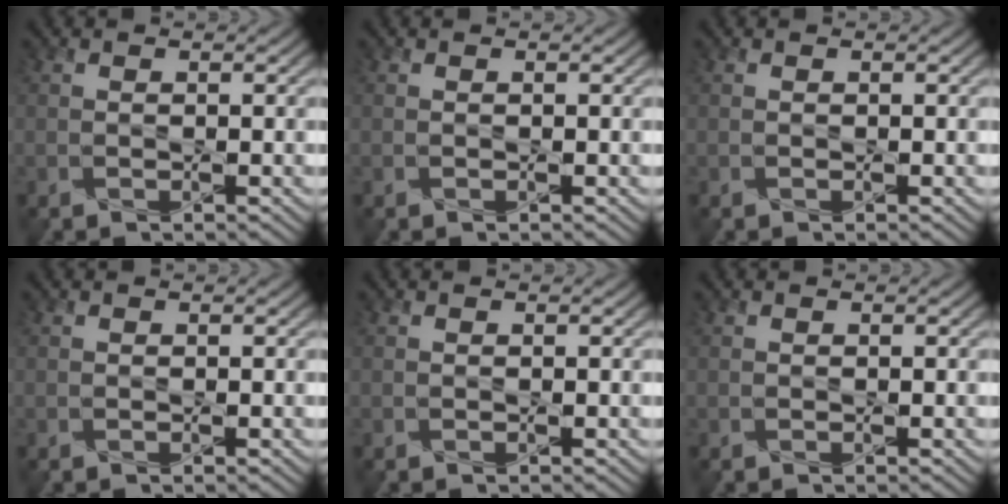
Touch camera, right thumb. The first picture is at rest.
{"total": 0.0}
{"total": 0.0}
{"total": 0.0}
{"total": 0.0}
{"total": 0.0}